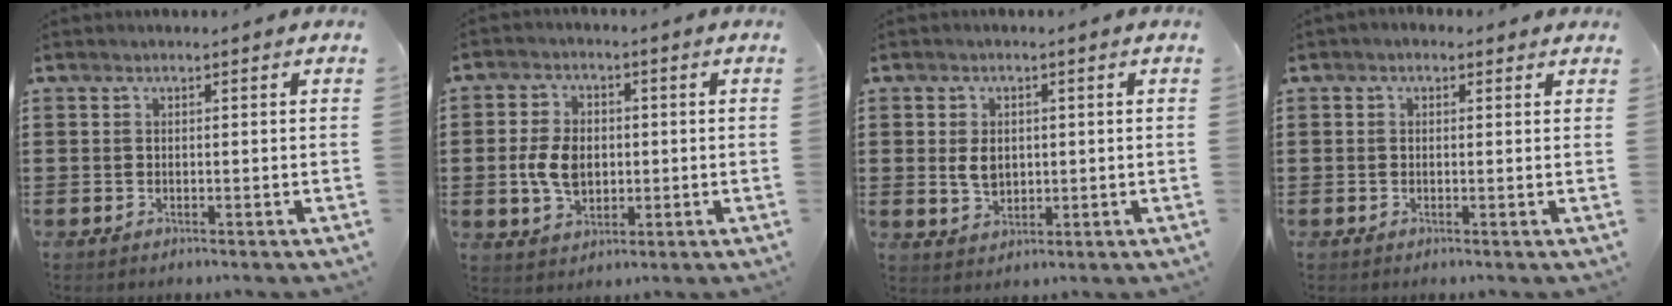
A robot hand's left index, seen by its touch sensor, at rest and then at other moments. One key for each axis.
{"total": 6.6, "fx": -0.3, "fy": 4.6, "fz": 4.7, "tx": -0.108, "ty": 0.004, "tz": -0.013}
{"total": 3.7, "fx": 0.3, "fy": 2.6, "fz": 2.6, "tx": -0.048, "ty": 0.006, "tz": 0.003}
{"total": 1.1, "fx": 0.1, "fy": 1.0, "fz": 0.5, "tx": -0.011, "ty": 0.007, "tz": 0.001}